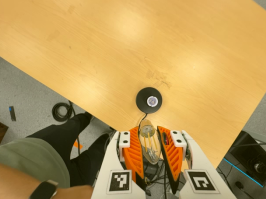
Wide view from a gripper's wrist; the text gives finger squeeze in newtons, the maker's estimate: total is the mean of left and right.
{"total": 22.6, "left": 24.8, "right": 20.5}